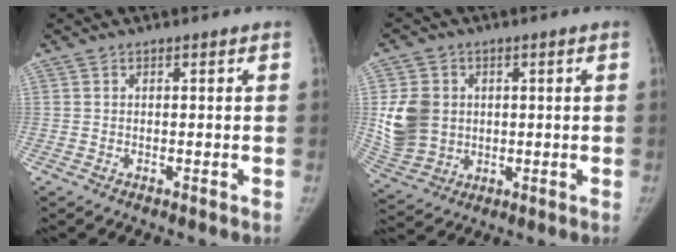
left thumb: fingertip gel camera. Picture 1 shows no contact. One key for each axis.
{"total": 10.6, "fx": 1.1, "fy": 8.9, "fz": 5.6, "tx": -0.092, "ty": -0.003, "tz": 0.036}